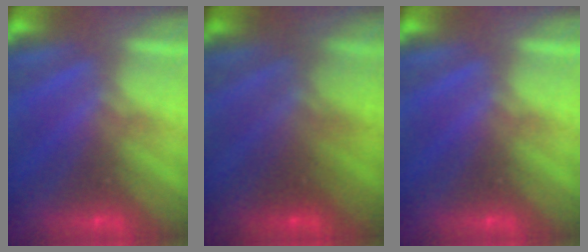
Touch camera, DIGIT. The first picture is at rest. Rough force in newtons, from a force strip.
{"total": 1.9}
{"total": 0.0}